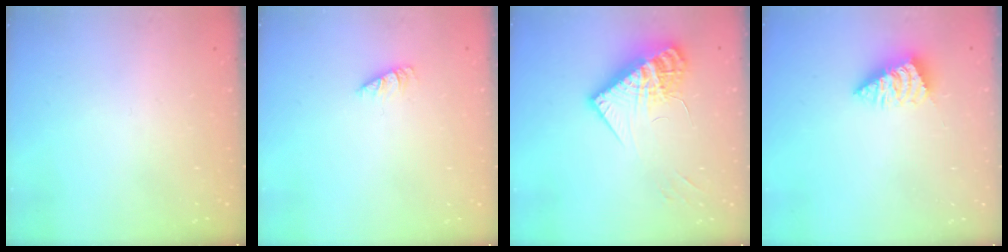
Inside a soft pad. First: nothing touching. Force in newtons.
{"total": 1.0, "press": 1.0, "slide": 0.1}
{"total": 15.6, "press": 15.4, "slide": 1.9}
{"total": 2.1, "press": 2.1, "slide": 0.3}